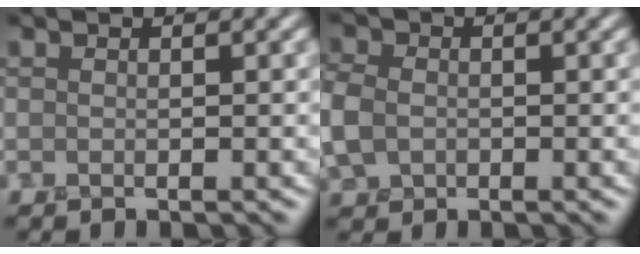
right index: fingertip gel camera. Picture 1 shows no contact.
{"total": 2.9, "force": [-0.1, 2.6, 1.4], "torque": [-0.044, 0.005, -0.008]}